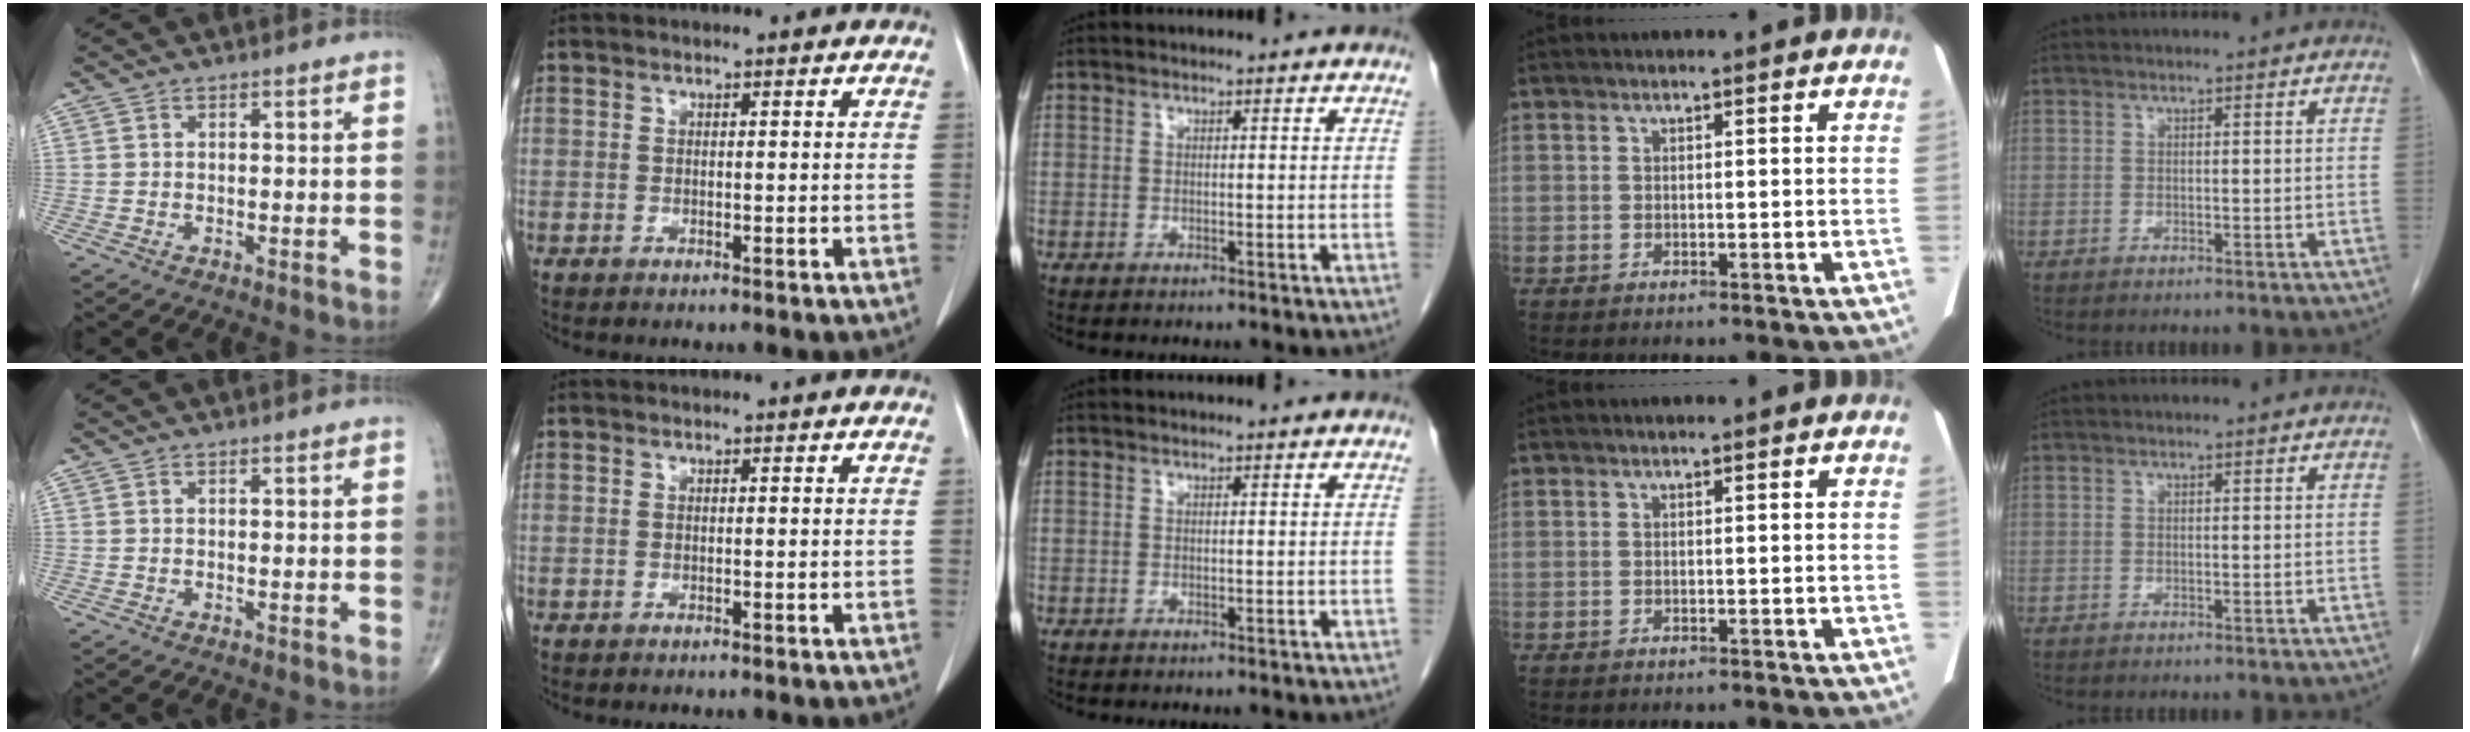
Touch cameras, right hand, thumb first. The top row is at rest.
{}